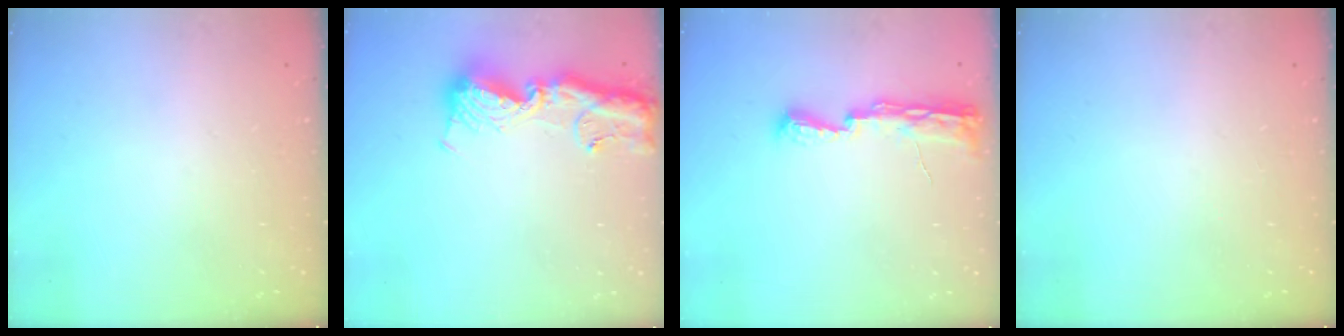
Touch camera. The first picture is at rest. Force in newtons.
{"total": 15.7, "press": 15.6, "slide": 1.6}
{"total": 10.2, "press": 8.9, "slide": 5.1}
{"total": 0.0}